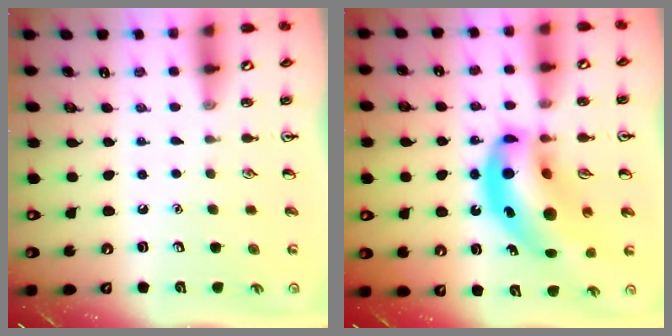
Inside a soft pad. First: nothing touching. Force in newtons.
{"total": 19.1, "press": 18.3, "slide": 5.6}